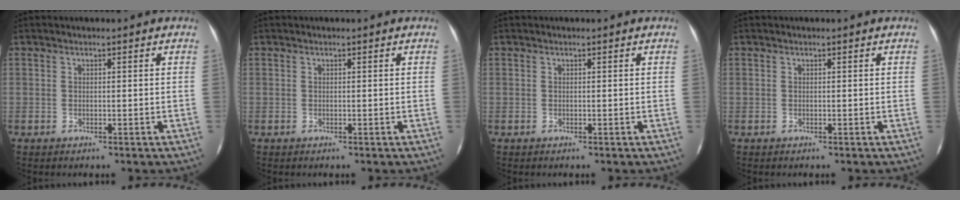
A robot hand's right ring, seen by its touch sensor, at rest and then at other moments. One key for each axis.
{"total": 0.0}
{"total": 0.0}
{"total": 0.0}